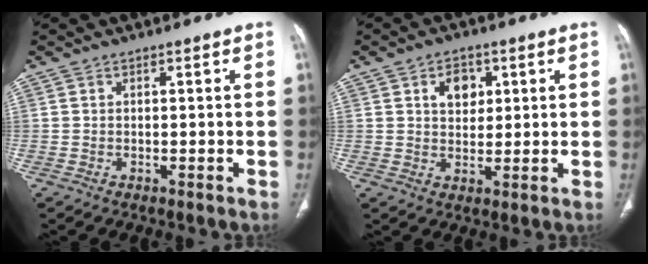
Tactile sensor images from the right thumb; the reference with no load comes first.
{"total": 5.6, "force": [2.0, 4.0, 3.3], "torque": [-0.027, -0.007, 0.031]}